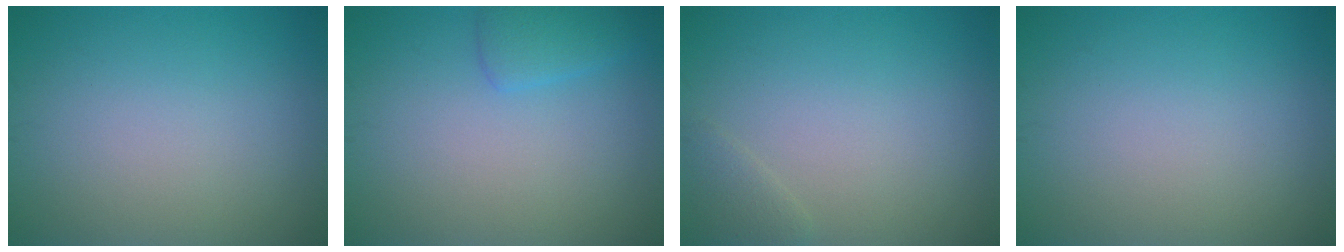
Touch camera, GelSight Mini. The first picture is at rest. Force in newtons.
{"total": 1.8, "press": 1.8, "slide": 0.2}
{"total": 1.1, "press": 1.1, "slide": 0.0}
{"total": 0.0}